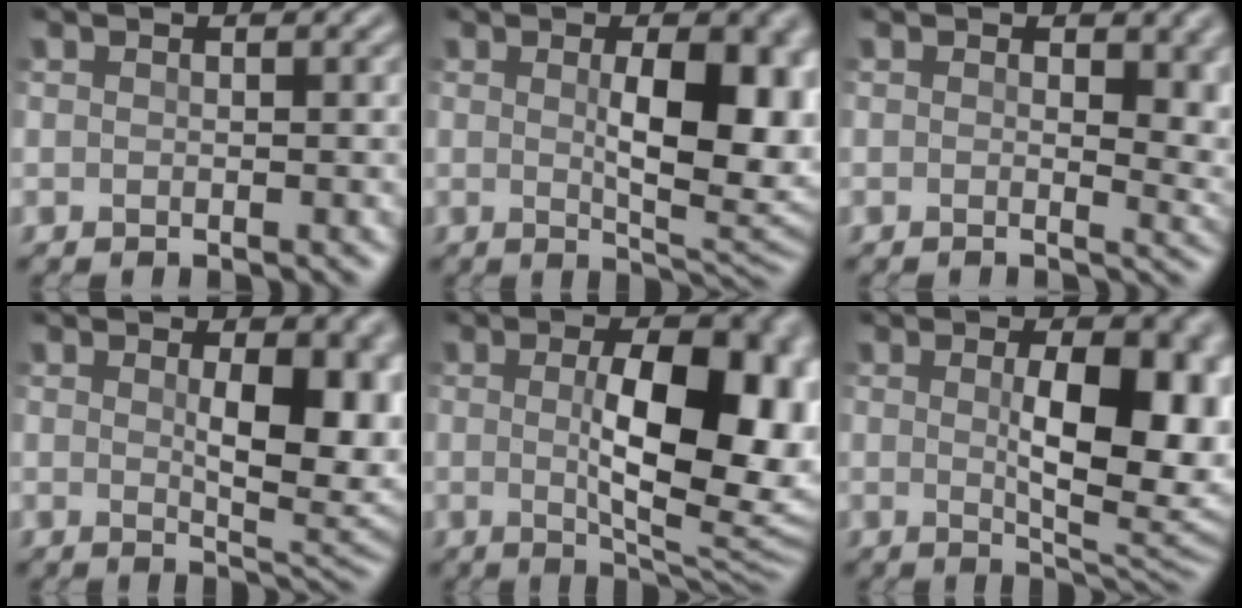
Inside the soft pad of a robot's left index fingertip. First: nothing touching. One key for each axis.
{"total": 9.1, "fx": 0.5, "fy": 3.3, "fz": 8.5, "tx": -0.119, "ty": -0.006, "tz": 0.016}
{"total": 4.6, "fx": 0.9, "fy": 2.2, "fz": 4.0, "tx": -0.030, "ty": -0.007, "tz": 0.017}
{"total": 7.5, "fx": 0.8, "fy": 2.8, "fz": 6.9, "tx": -0.096, "ty": -0.010, "tz": 0.022}
{"total": 12.4, "fx": 0.3, "fy": 4.9, "fz": 11.3, "tx": -0.136, "ty": -0.001, "tz": 0.012}
{"total": 10.1, "fx": 0.5, "fy": 3.8, "fz": 9.3, "tx": -0.124, "ty": -0.006, "tz": 0.015}